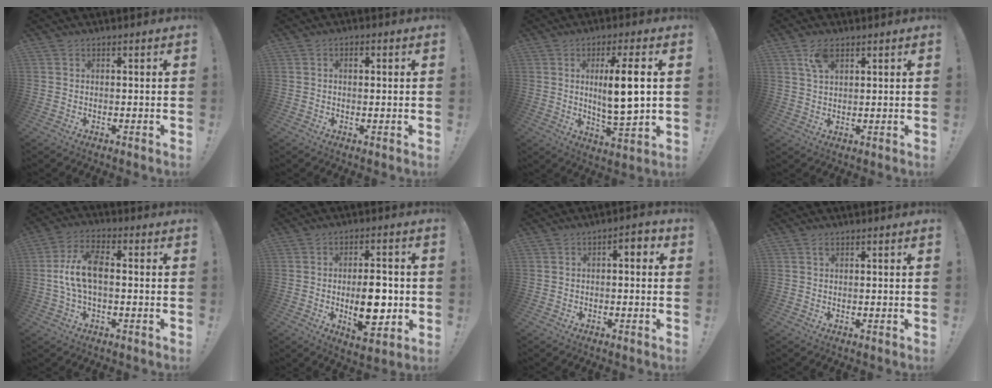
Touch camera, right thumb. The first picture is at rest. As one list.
[{"total": 1.3, "force": [0.2, 0.8, 1.1], "torque": [-0.007, -0.001, -0.001]}, {"total": 11.2, "force": [2.0, 1.8, 10.9], "torque": [-0.174, -0.013, 0.025]}, {"total": 5.4, "force": [3.0, 2.6, 3.7], "torque": [-0.068, -0.006, 0.055]}, {"total": 11.1, "force": [-0.3, 5.4, 9.7], "torque": [-0.201, 0.010, -0.002]}, {"total": 12.5, "force": [-1.8, 5.8, 11.0], "torque": [-0.171, -0.004, -0.034]}, {"total": 4.2, "force": [0.2, 2.3, 3.5], "torque": [-0.034, 0.001, -0.006]}, {"total": 0.7, "force": [0.4, 0.3, 0.5], "torque": [-0.010, 0.001, 0.007]}]